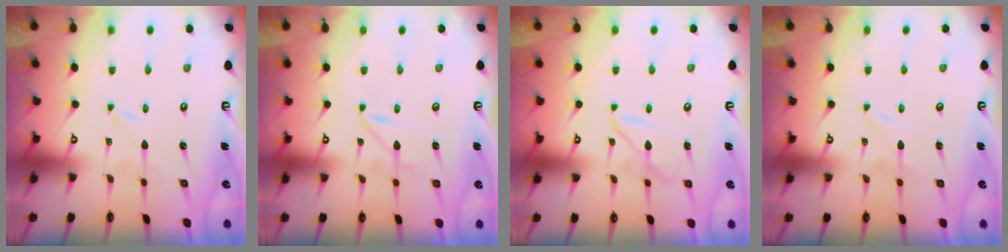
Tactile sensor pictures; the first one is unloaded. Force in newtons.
{"total": 1.5, "press": 1.5, "slide": 0.2}
{"total": 5.8, "press": 5.7, "slide": 0.5}
{"total": 2.3, "press": 2.3, "slide": 0.2}